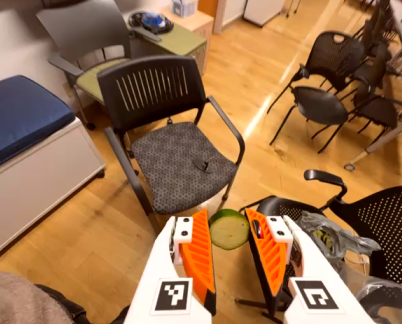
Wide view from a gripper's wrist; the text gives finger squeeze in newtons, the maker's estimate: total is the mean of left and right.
{"total": 8.9, "left": 8.6, "right": 9.2}